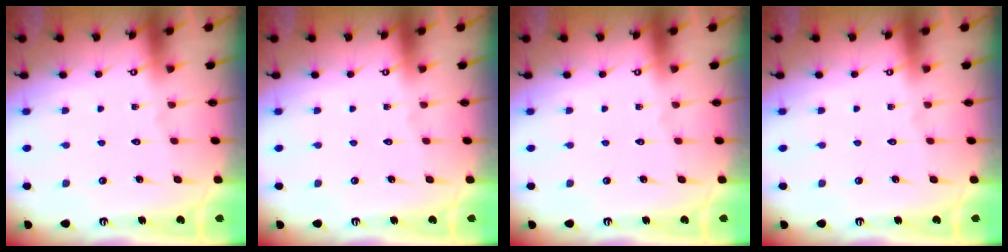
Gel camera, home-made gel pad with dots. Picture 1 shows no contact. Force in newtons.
{"total": 0.0}
{"total": 0.0}
{"total": 0.0}